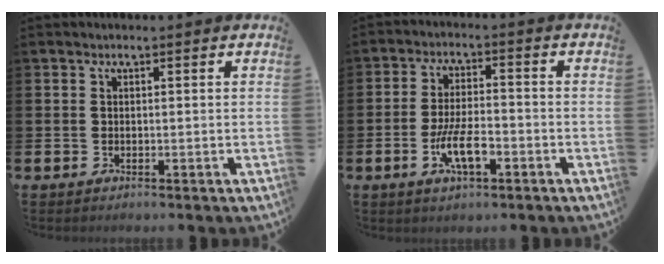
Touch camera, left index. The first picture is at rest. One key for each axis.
{"total": 6.2, "fx": -2.2, "fy": 2.3, "fz": 5.3, "tx": -0.098, "ty": 0.003, "tz": -0.041}